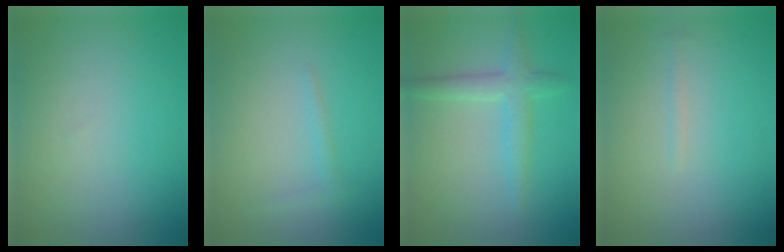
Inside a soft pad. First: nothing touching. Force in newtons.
{"total": 0.9, "press": 0.9, "slide": 0.0}
{"total": 2.8, "press": 2.8, "slide": 0.1}
{"total": 0.5, "press": 0.5, "slide": 0.0}